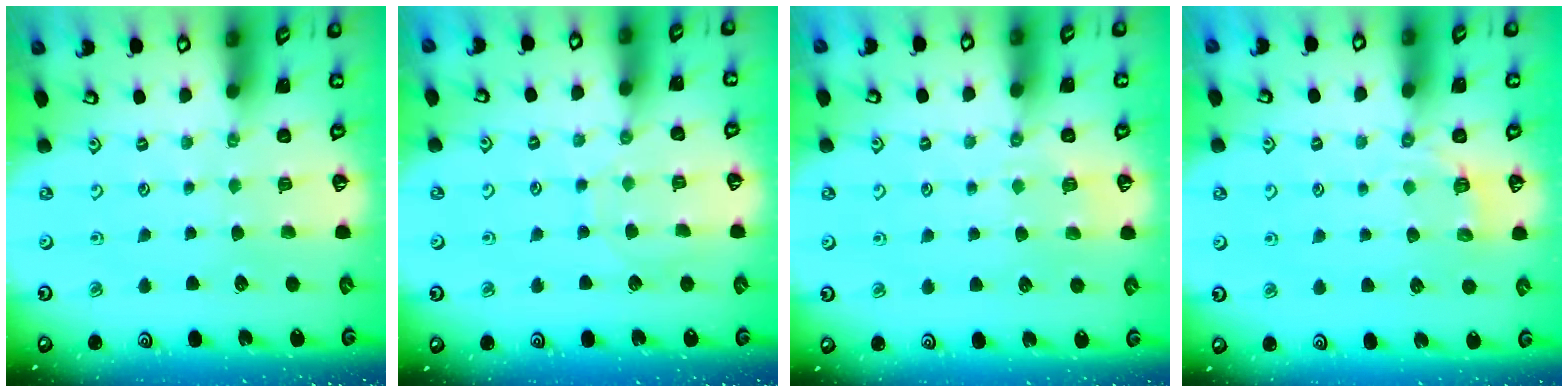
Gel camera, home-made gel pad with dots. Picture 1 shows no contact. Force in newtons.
{"total": 6.3, "press": 6.3, "slide": 0.6}
{"total": 3.4, "press": 3.2, "slide": 1.1}
{"total": 3.6, "press": 2.8, "slide": 2.1}